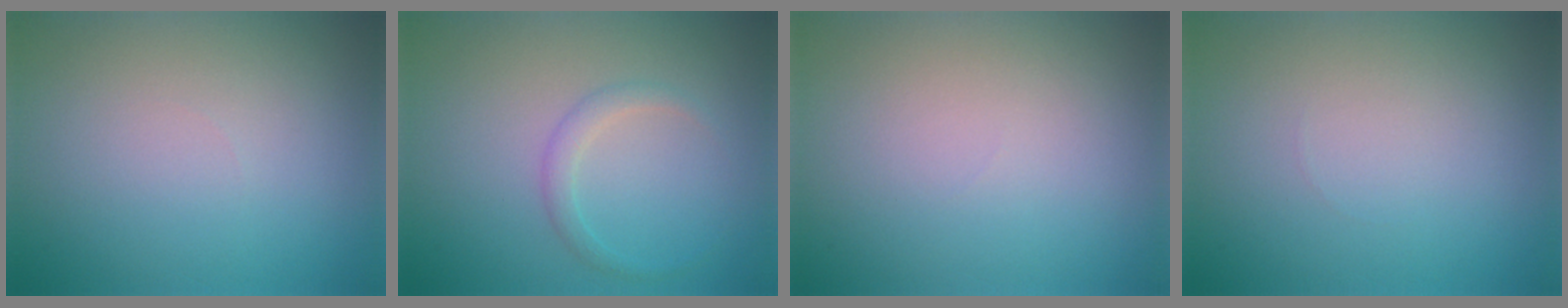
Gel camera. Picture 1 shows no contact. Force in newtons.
{"total": 1.4, "press": 1.4, "slide": 0.1}
{"total": 0.0}
{"total": 0.0}